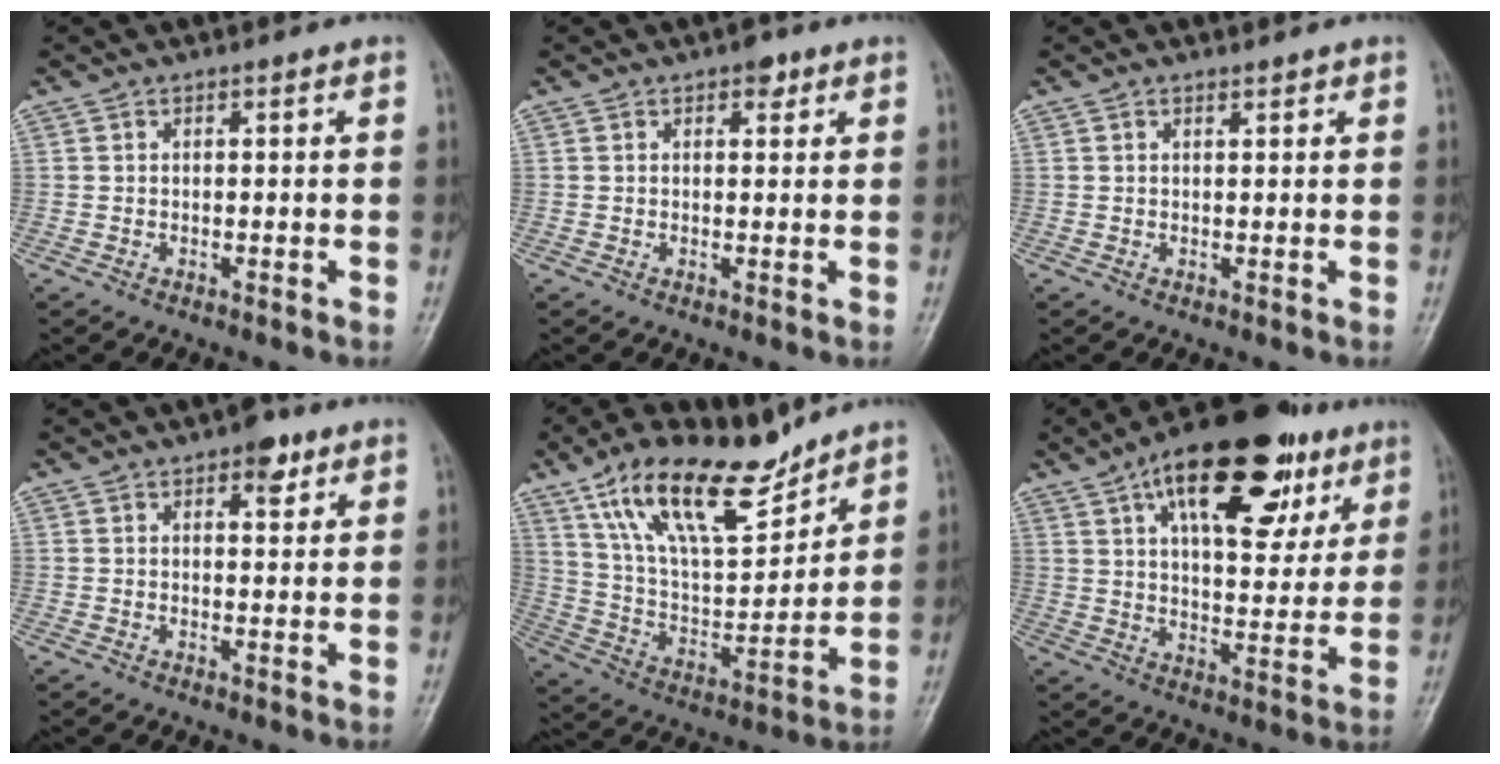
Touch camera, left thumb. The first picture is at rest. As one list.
[{"total": 2.4, "force": [1.4, 1.4, 1.4], "torque": [-0.006, -0.003, 0.015]}, {"total": 0.8, "force": [0.7, 0.4, 0.3], "torque": [-0.002, -0.004, 0.008]}, {"total": 4.3, "force": [2.4, 2.2, 2.8], "torque": [-0.019, -0.008, 0.029]}, {"total": 19.6, "force": [13.4, 7.8, 12.0], "torque": [-0.172, -0.061, 0.249]}, {"total": 24.2, "force": [12.2, 11.3, 17.5], "torque": [-0.227, -0.013, 0.185]}]